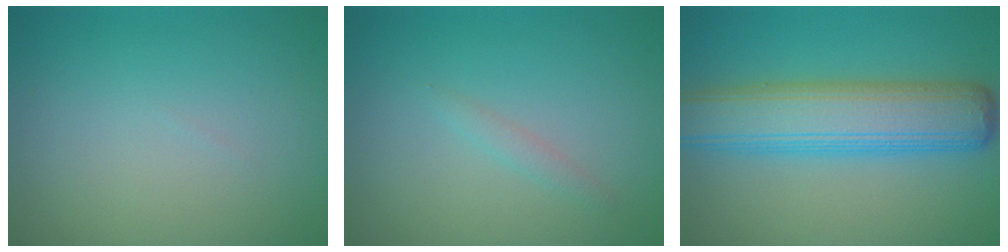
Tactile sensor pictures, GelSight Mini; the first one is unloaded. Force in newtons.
{"total": 0.9, "press": 0.9, "slide": 0.1}
{"total": 8.1, "press": 8.1, "slide": 0.2}